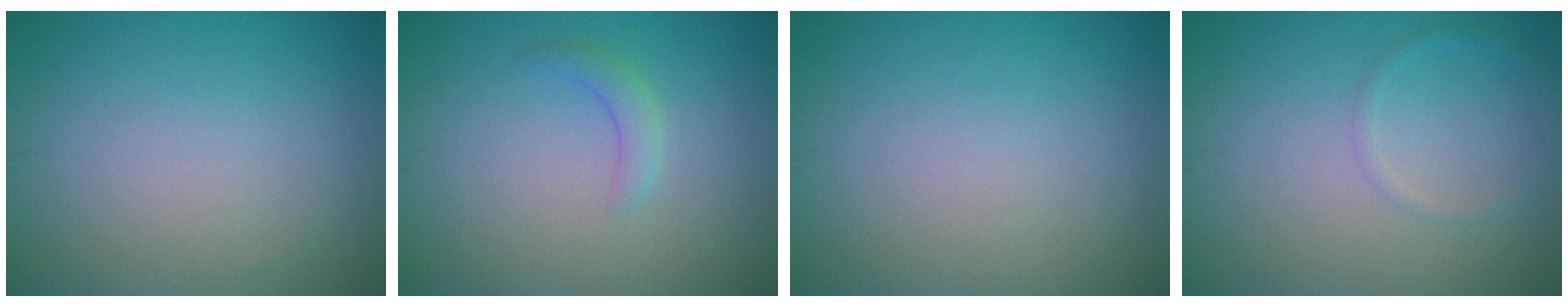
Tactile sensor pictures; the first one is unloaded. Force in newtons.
{"total": 1.6, "press": 1.6, "slide": 0.1}
{"total": 0.0}
{"total": 1.1, "press": 1.1, "slide": 0.1}